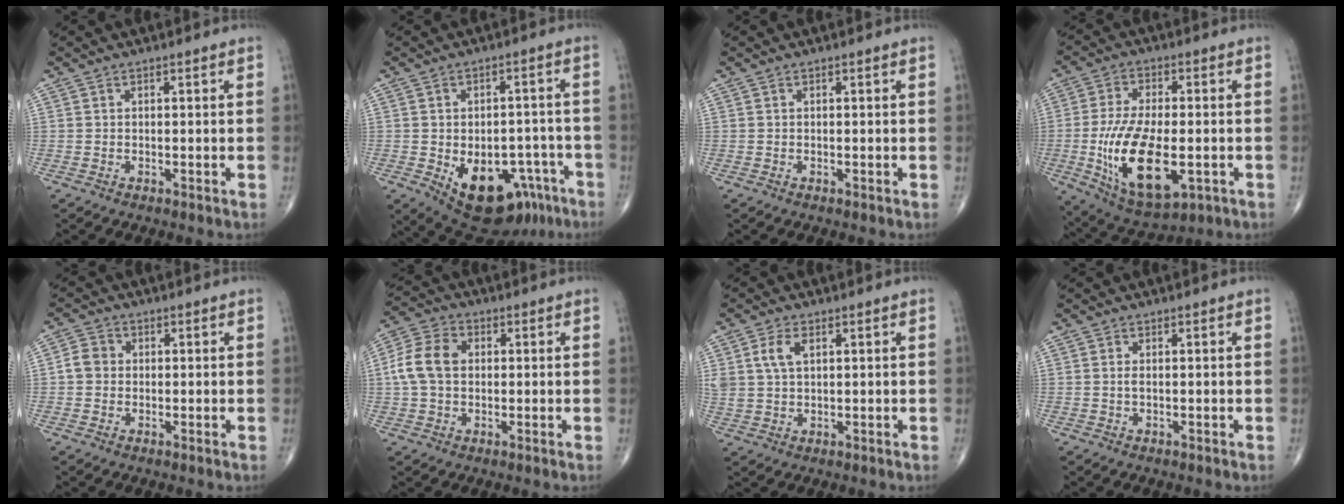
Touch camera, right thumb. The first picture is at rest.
{"total": 16.7, "force": [-8.1, 9.8, 10.8], "torque": [-0.125, 0.033, -0.100]}
{"total": 0.0}
{"total": 17.5, "force": [-3.6, 8.2, 15.0], "torque": [-0.275, -0.008, -0.046]}
{"total": 3.5, "force": [-0.1, 3.2, 1.6], "torque": [-0.020, 0.009, -0.008]}
{"total": 8.8, "force": [0.8, 6.4, 6.0], "torque": [-0.116, 0.021, 0.007]}
{"total": 5.2, "force": [1.9, 3.0, 3.8], "torque": [-0.080, -0.001, 0.041]}
{"total": 0.8, "force": [0.0, 0.3, 0.7], "torque": [-0.017, -0.001, -0.001]}